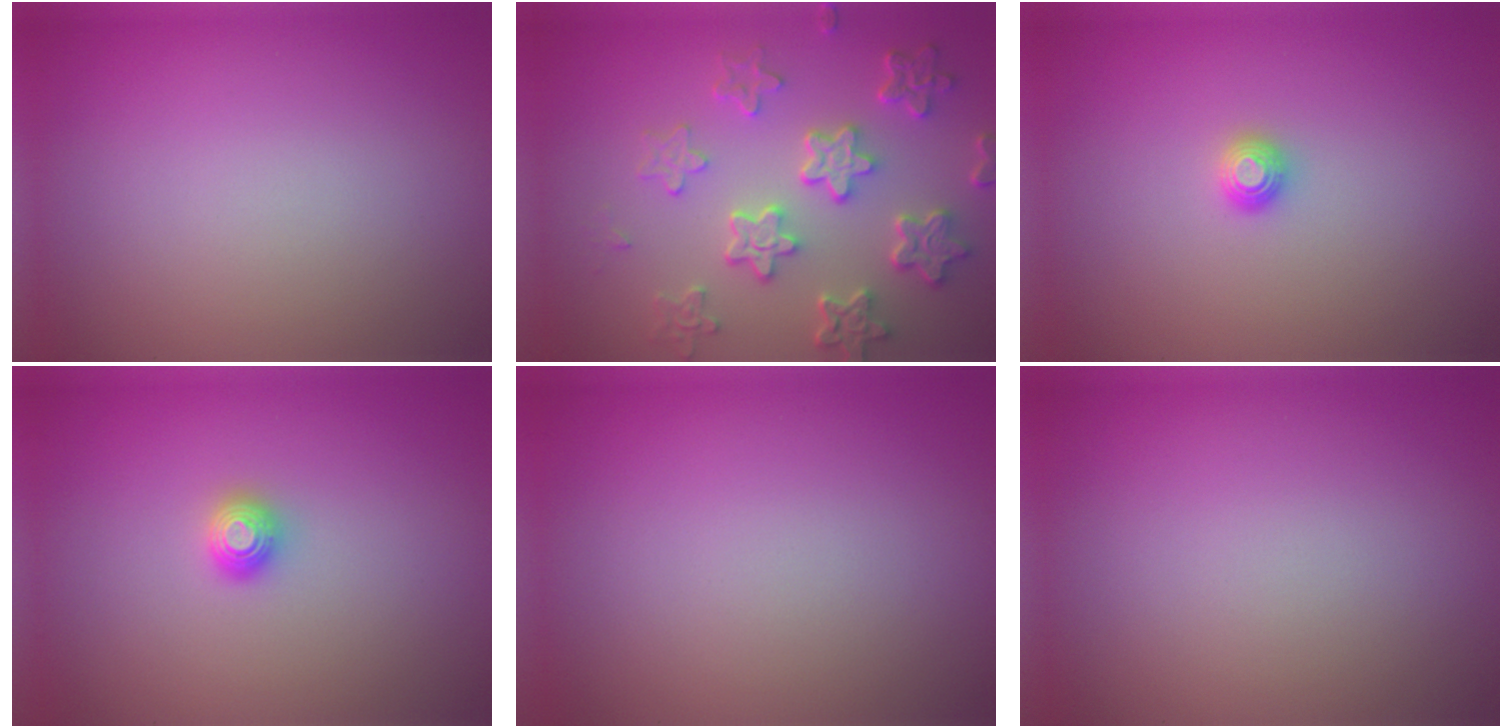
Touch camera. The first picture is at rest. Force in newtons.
{"total": 6.0, "press": 4.7, "slide": 3.7}
{"total": 1.2, "press": 1.1, "slide": 0.3}
{"total": 1.2, "press": 1.2, "slide": 0.2}
{"total": 0.0}
{"total": 0.0}